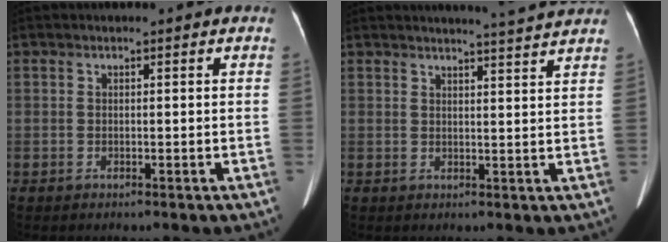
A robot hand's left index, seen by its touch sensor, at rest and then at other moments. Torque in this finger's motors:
{"motor_torque": [0.04, -0.45, -0.05, 0.01]}